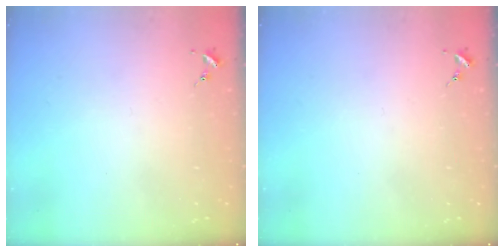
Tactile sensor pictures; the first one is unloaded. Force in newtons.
{"total": 0.0}